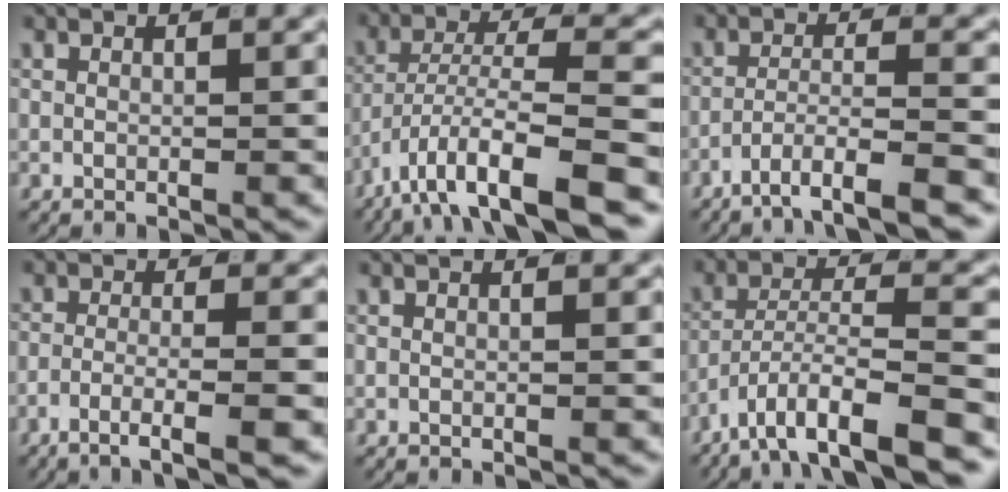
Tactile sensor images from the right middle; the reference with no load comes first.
{"total": 8.8, "force": [-5.4, 2.3, 6.6], "torque": [-0.100, -0.001, -0.082]}
{"total": 6.6, "force": [-5.4, 0.9, 3.7], "torque": [-0.052, -0.010, -0.083]}
{"total": 4.7, "force": [-3.5, 0.4, 3.2], "torque": [-0.058, -0.016, -0.055]}
{"total": 0.0}
{"total": 8.1, "force": [-5.5, 2.0, 5.5], "torque": [-0.081, -0.001, -0.086]}